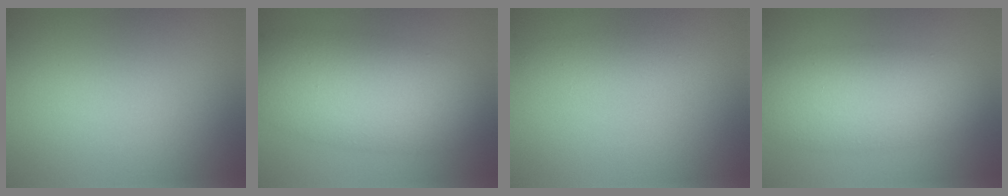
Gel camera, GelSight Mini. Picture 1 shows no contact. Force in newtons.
{"total": 9.7, "press": 9.7, "slide": 0.3}
{"total": 1.6, "press": 1.6, "slide": 0.0}
{"total": 7.0, "press": 7.0, "slide": 0.1}